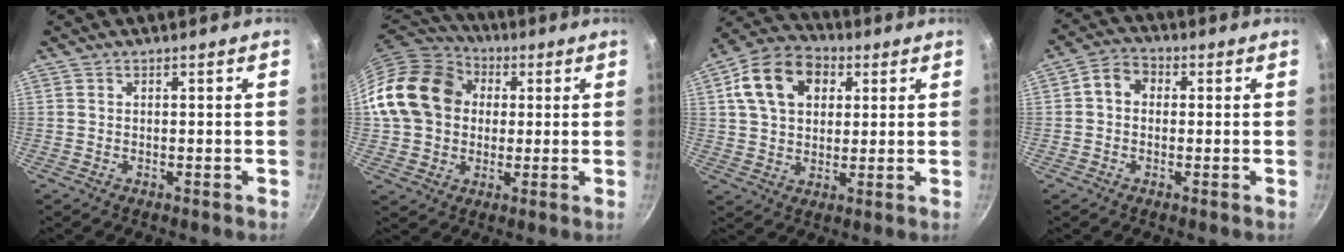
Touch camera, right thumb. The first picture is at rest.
{"total": 17.8, "force": [2.9, 14.5, 10.0], "torque": [-0.158, 0.028, 0.042]}
{"total": 14.4, "force": [4.6, 10.4, 8.9], "torque": [-0.134, 0.013, 0.065]}
{"total": 5.2, "force": [0.4, 4.2, 3.0], "torque": [-0.037, 0.013, -0.009]}